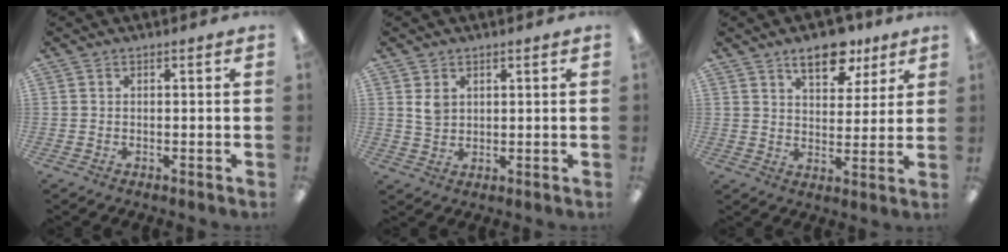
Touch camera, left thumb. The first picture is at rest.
{"total": 3.5, "force": [1.6, 2.7, 1.5], "torque": [-0.019, -0.003, 0.027]}
{"total": 10.6, "force": [7.2, 5.2, 5.8], "torque": [-0.068, -0.032, 0.122]}